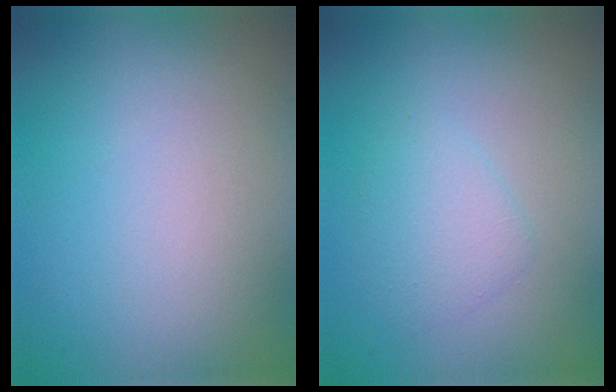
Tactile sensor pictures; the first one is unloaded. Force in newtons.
{"total": 2.2, "press": 2.2, "slide": 0.0}